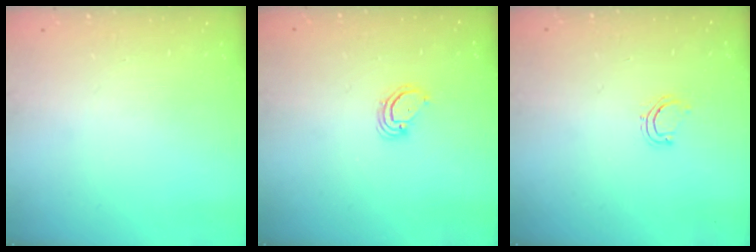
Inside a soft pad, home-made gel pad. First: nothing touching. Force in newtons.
{"total": 2.9, "press": 2.9, "slide": 0.2}
{"total": 4.2, "press": 4.0, "slide": 1.2}